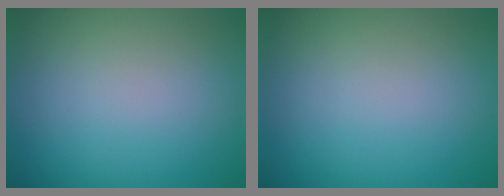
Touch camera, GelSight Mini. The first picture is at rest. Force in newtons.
{"total": 0.0}